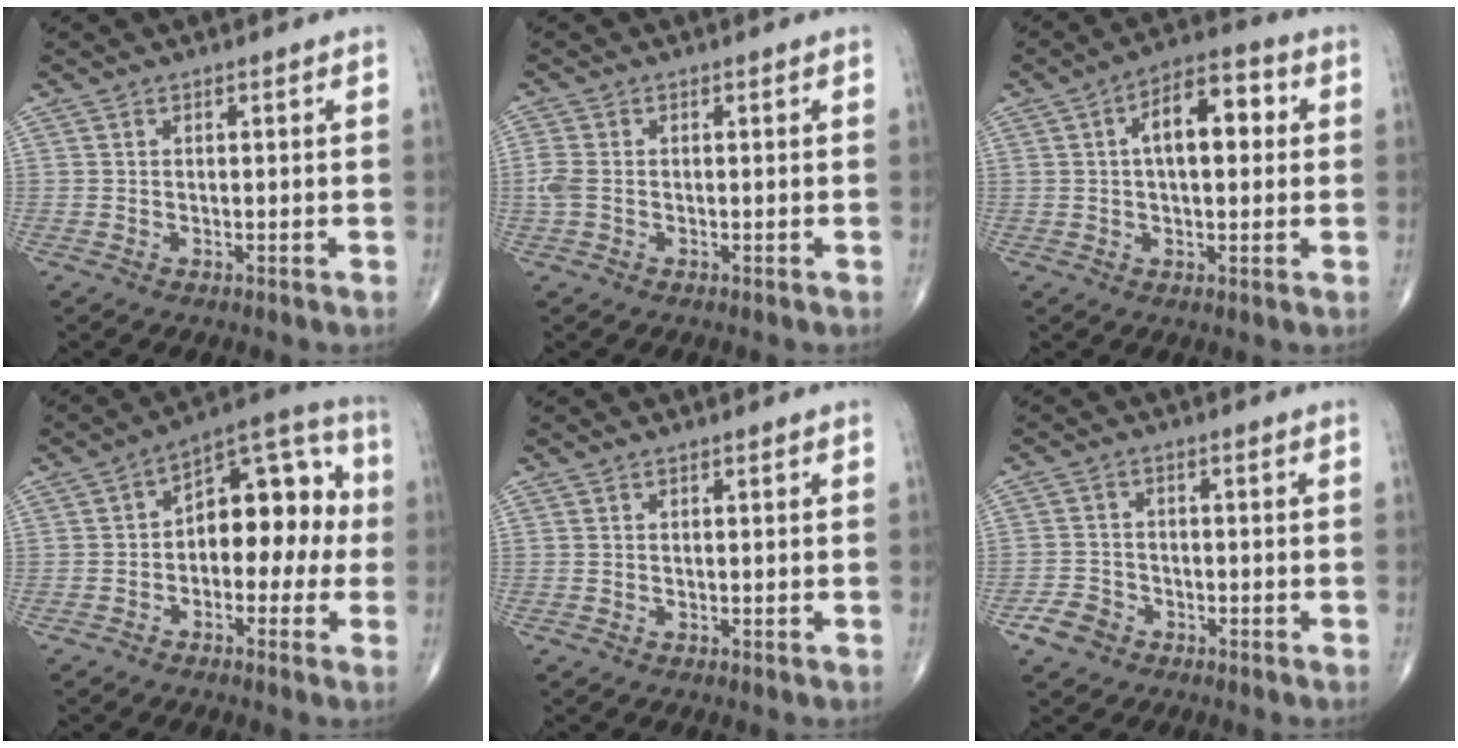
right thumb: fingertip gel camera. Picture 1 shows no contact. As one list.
[{"total": 2.8, "force": [-0.4, 1.9, 2.0], "torque": [-0.064, 0.001, -0.012]}, {"total": 10.7, "force": [1.9, 5.3, 9.0], "torque": [-0.125, 0.024, 0.021]}, {"total": 13.6, "force": [-0.6, 8.2, 10.9], "torque": [-0.110, 0.049, -0.023]}, {"total": 0.0}, {"total": 4.0, "force": [-2.4, 3.0, 1.2], "torque": [-0.015, 0.015, -0.044]}]